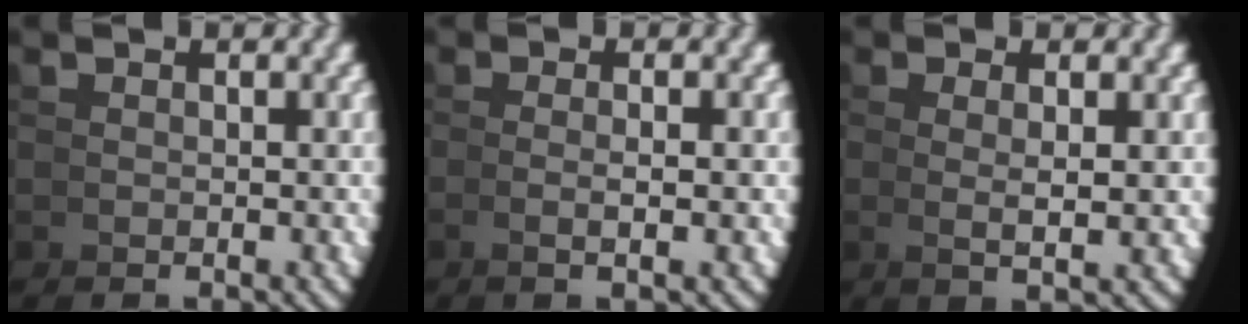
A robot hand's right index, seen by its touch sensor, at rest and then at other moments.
{"total": 2.0, "force": [-0.2, -0.7, 1.8], "torque": [-0.031, 0.002, -0.004]}
{"total": 2.3, "force": [0.7, -0.6, 2.1], "torque": [-0.037, -0.002, 0.019]}